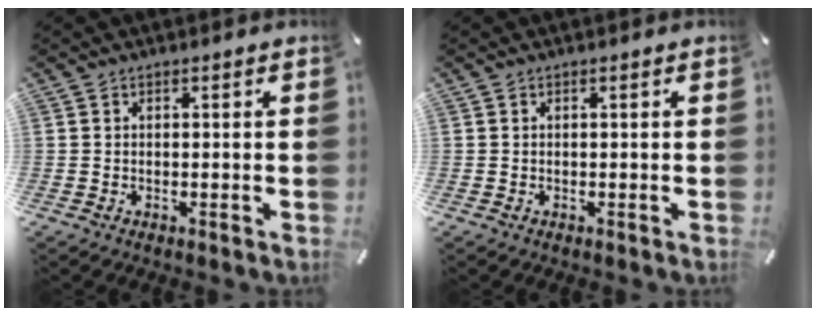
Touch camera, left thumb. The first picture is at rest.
{"total": 0.0}